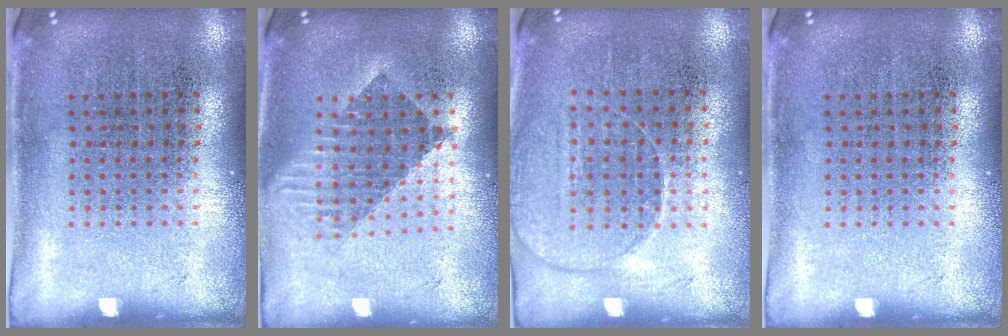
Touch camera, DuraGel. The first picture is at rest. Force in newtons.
{"total": 1.7, "press": 1.4, "slide": 1.0}
{"total": 1.4, "press": 1.3, "slide": 0.6}
{"total": 0.0}